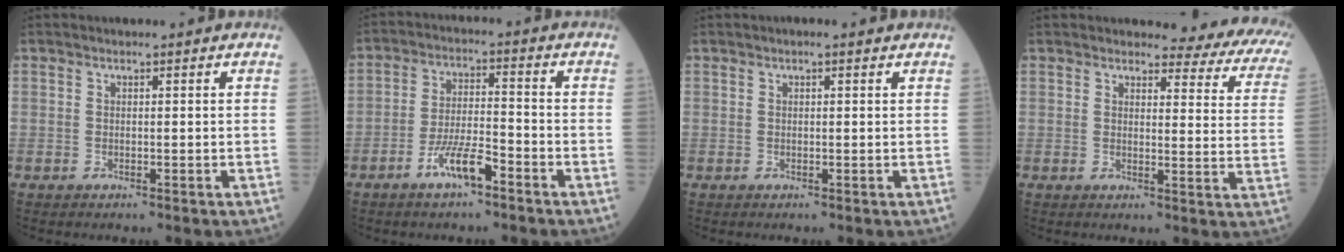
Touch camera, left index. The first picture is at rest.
{"total": 6.5, "force": [-4.2, 1.2, 4.8], "torque": [-0.095, 0.000, -0.080]}
{"total": 0.6, "force": [0.3, 0.1, 0.5], "torque": [-0.010, 0.012, 0.001]}
{"total": 12.6, "force": [11.6, 2.7, 4.1], "torque": [-0.014, -0.068, 0.092]}